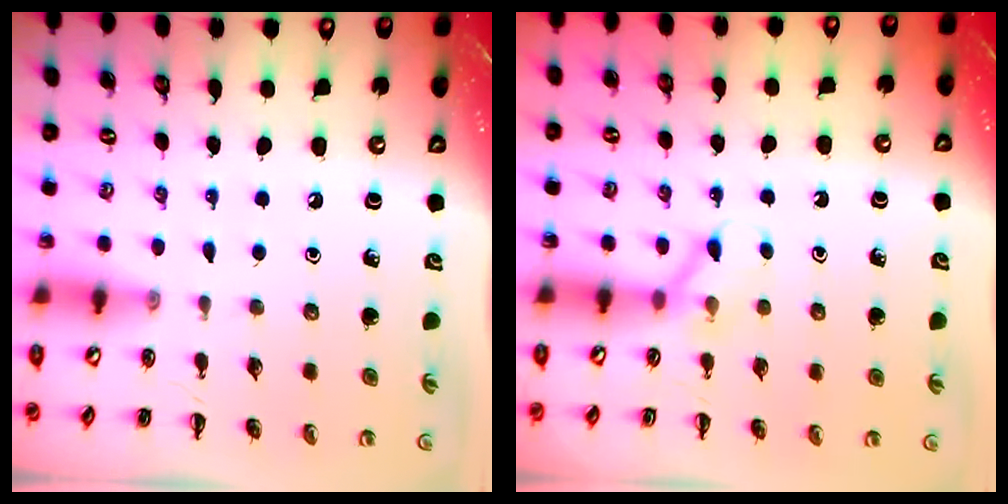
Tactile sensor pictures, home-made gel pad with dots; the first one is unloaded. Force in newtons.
{"total": 5.4, "press": 5.2, "slide": 1.5}